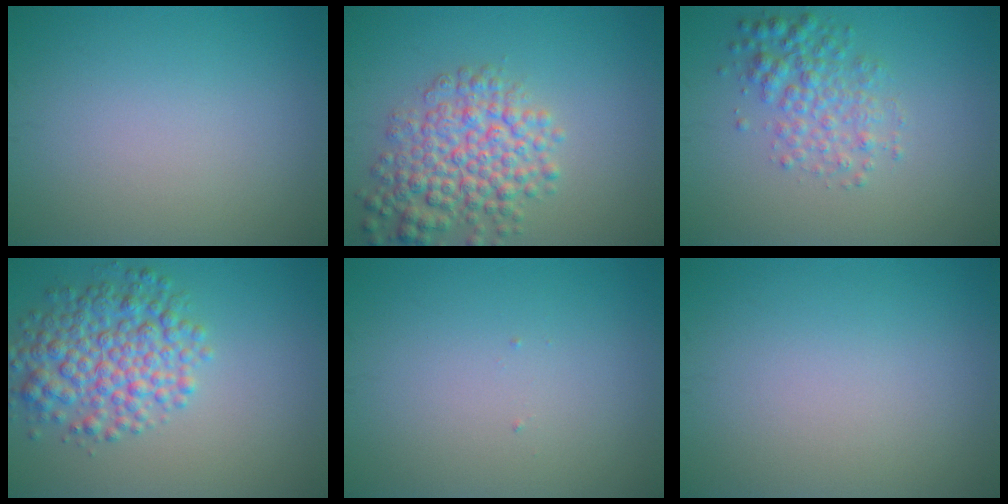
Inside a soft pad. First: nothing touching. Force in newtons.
{"total": 6.0, "press": 6.0, "slide": 0.2}
{"total": 3.3, "press": 3.3, "slide": 0.1}
{"total": 5.9, "press": 5.9, "slide": 0.1}
{"total": 0.0}
{"total": 0.0}